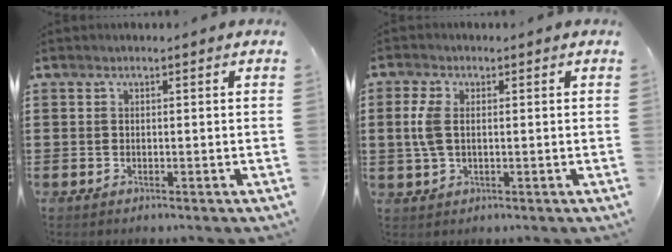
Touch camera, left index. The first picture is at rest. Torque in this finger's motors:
{"motor_torque": [0.69, -0.08, 0.27, 0.06]}